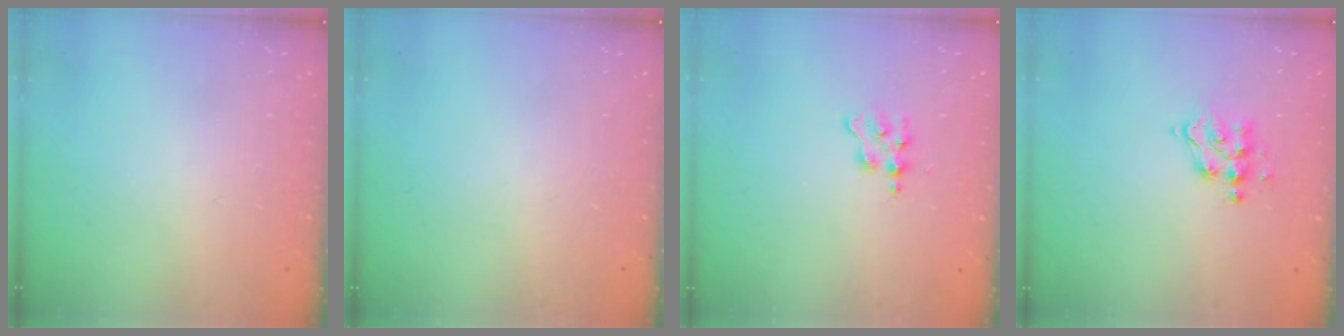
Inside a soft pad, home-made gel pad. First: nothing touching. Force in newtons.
{"total": 0.0}
{"total": 2.4, "press": 2.4, "slide": 0.2}
{"total": 7.3, "press": 7.3, "slide": 0.1}